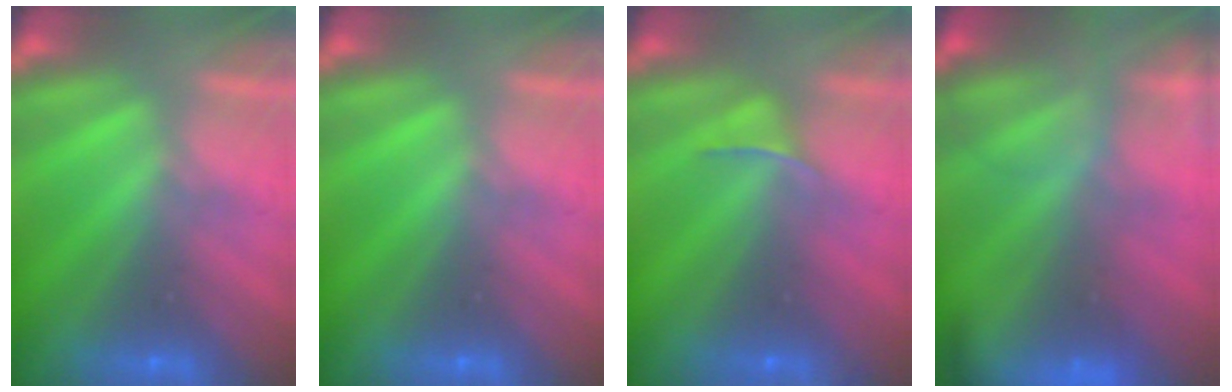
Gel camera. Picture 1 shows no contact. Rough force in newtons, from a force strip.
{"total": 0.0}
{"total": 2.6}
{"total": 8.1}